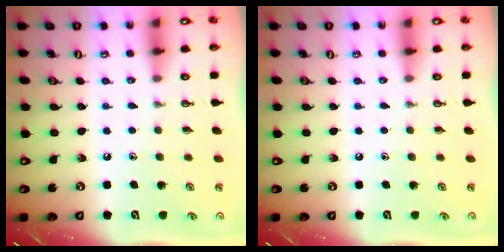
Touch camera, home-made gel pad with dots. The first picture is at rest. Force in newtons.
{"total": 0.0}